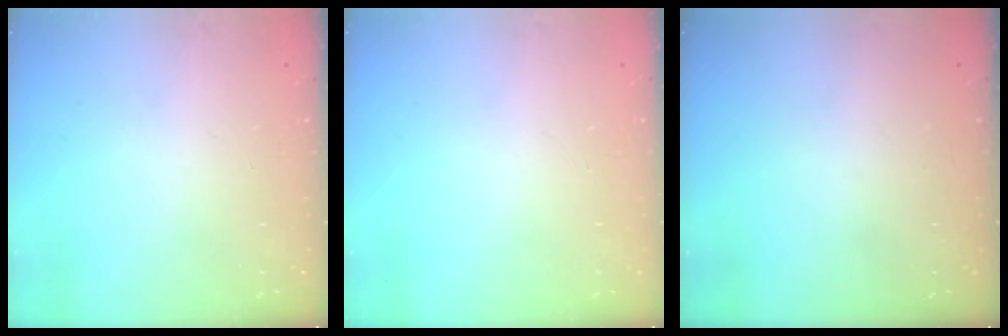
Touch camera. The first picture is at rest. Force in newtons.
{"total": 0.0}
{"total": 0.0}